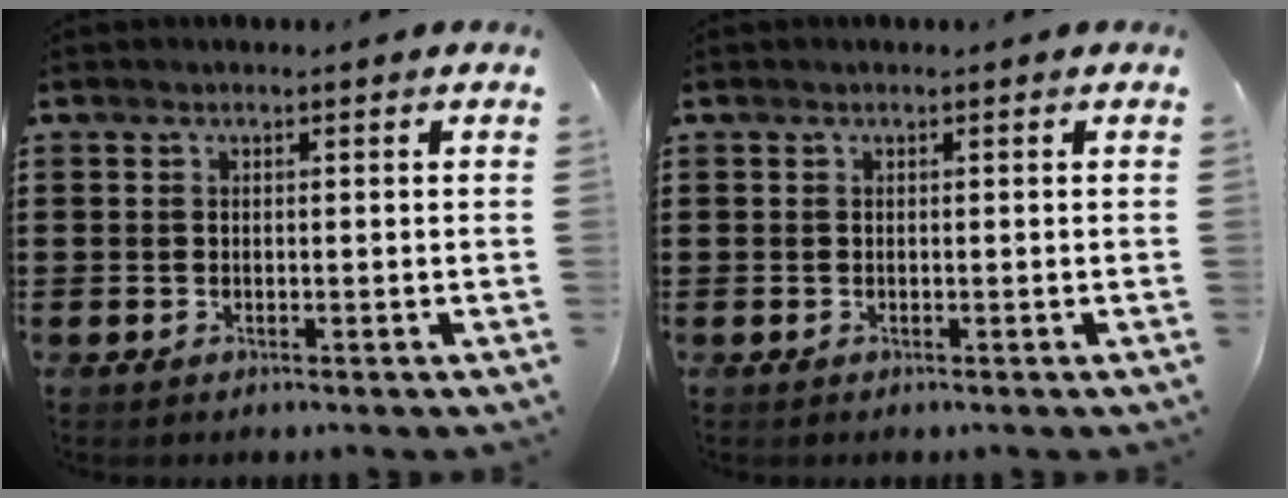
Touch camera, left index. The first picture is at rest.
{"total": 0.0}